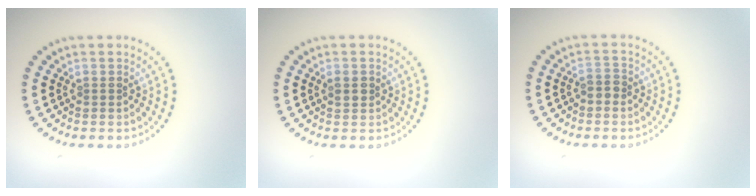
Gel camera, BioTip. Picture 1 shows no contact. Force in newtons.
{"total": 1.2, "press": 1.2, "slide": 0.2}
{"total": 1.1, "press": 1.0, "slide": 0.5}